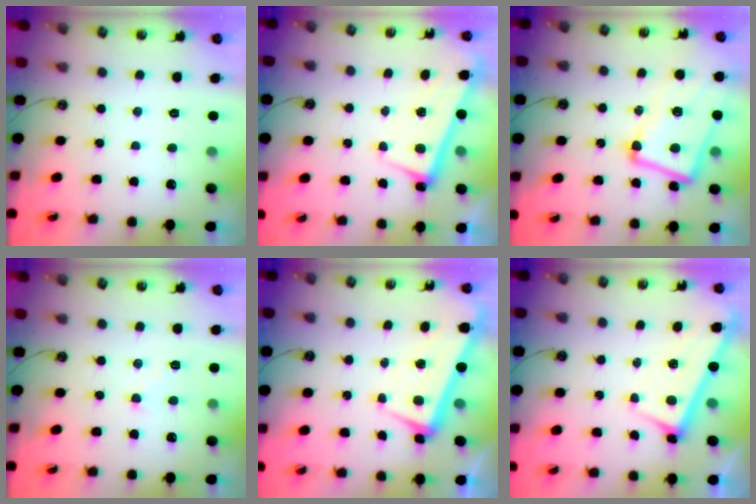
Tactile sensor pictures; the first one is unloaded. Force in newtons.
{"total": 2.8, "press": 2.8, "slide": 0.5}
{"total": 9.8, "press": 9.6, "slide": 1.9}
{"total": 1.8, "press": 1.7, "slide": 0.5}
{"total": 1.4, "press": 1.1, "slide": 0.8}
{"total": 3.1, "press": 3.1, "slide": 0.1}